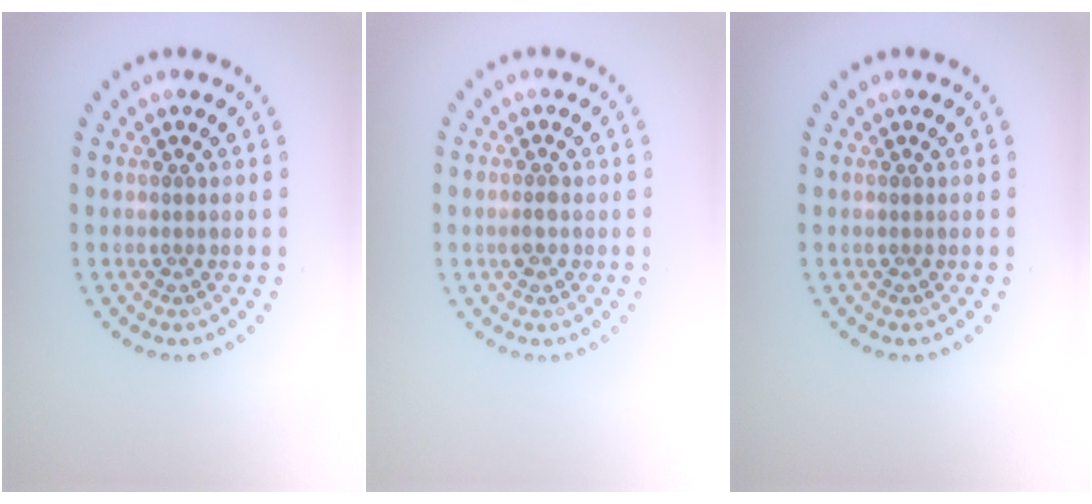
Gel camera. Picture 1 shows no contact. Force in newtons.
{"total": 0.9, "press": 0.9, "slide": 0.3}
{"total": 0.0}